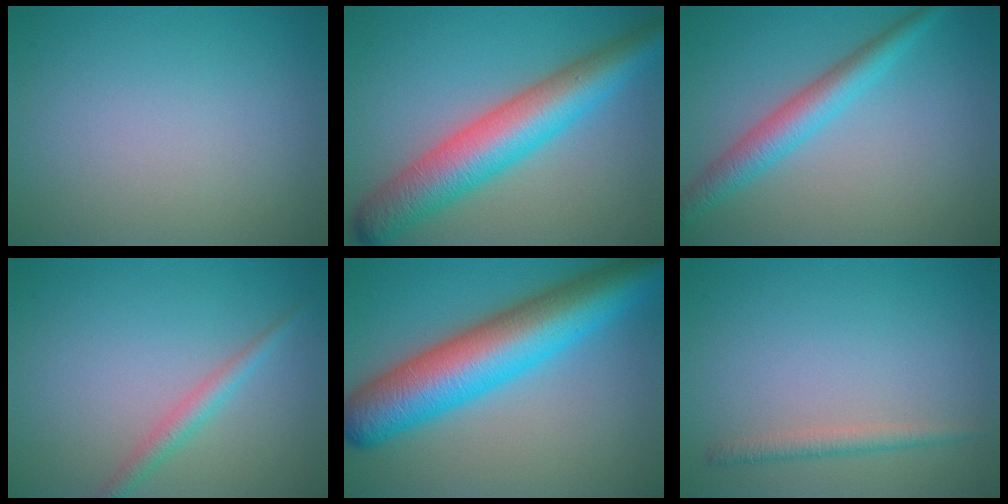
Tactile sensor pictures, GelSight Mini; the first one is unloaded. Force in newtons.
{"total": 8.5, "press": 8.5, "slide": 0.1}
{"total": 3.7, "press": 3.7, "slide": 0.1}
{"total": 1.9, "press": 1.9, "slide": 0.0}
{"total": 11.6, "press": 11.6, "slide": 0.1}
{"total": 1.6, "press": 1.6, "slide": 0.0}